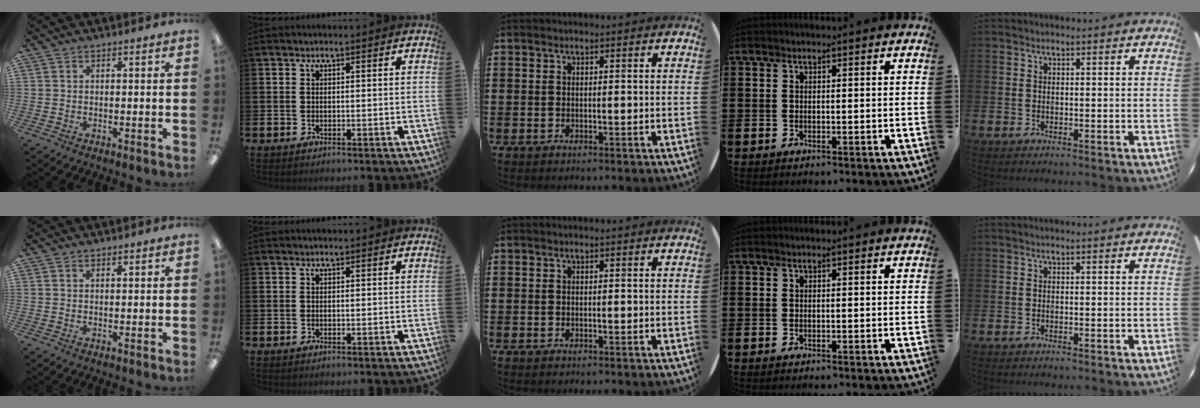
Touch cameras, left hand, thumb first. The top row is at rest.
{"thumb": {"total": 0.7, "force": [0.6, 0.2, 0.2], "torque": [-0.005, 0.001, 0.011]}}